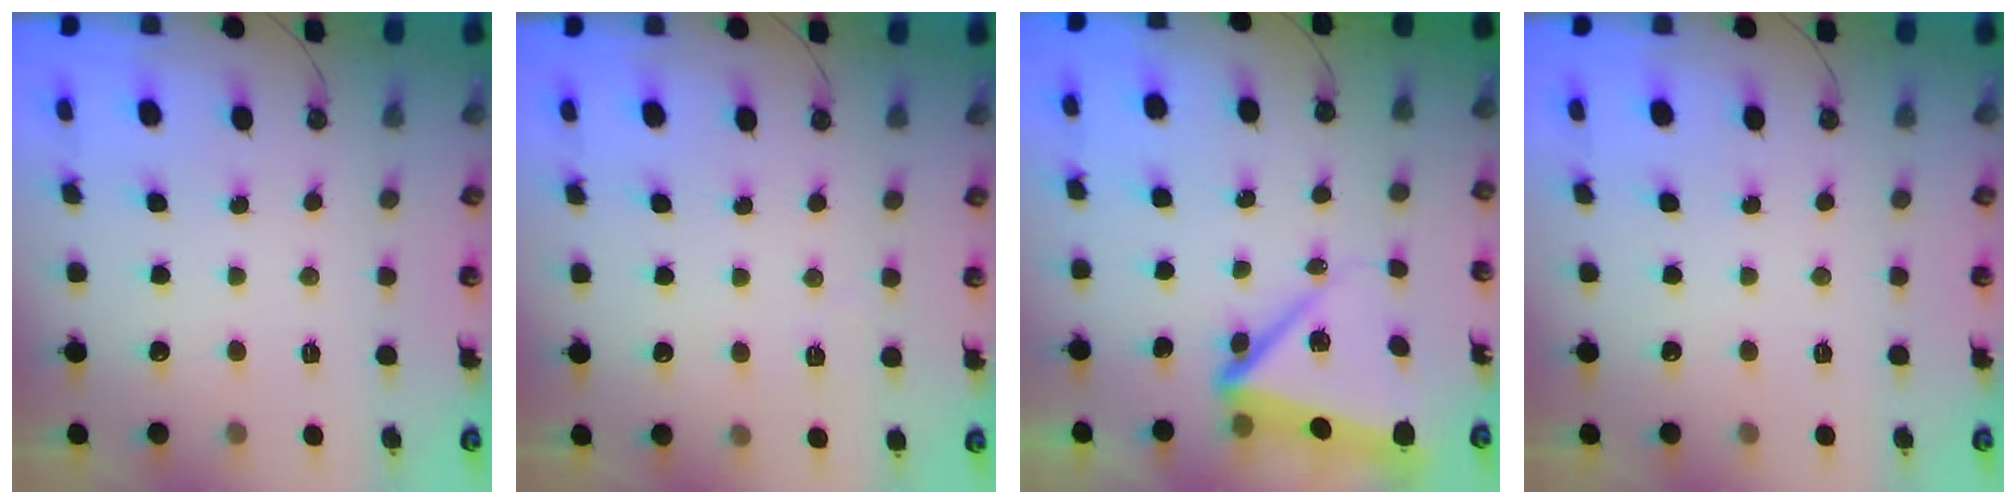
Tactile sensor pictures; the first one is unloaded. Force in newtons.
{"total": 2.1, "press": 2.1, "slide": 0.5}
{"total": 9.3, "press": 9.1, "slide": 1.7}
{"total": 0.0}